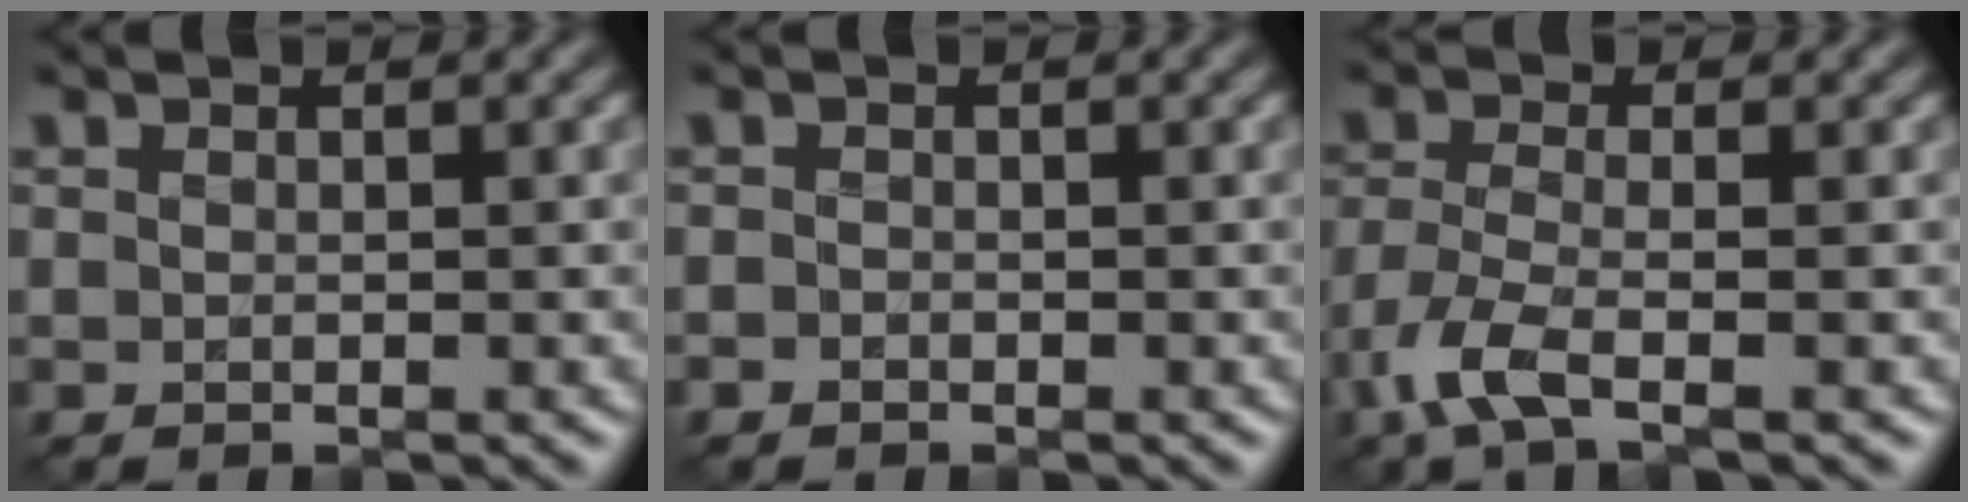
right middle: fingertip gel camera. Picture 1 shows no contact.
{"total": 0.5, "force": [-0.4, 0.3, 0.1], "torque": [0.002, -0.004, -0.007]}
{"total": 4.1, "force": [-2.3, 1.1, 3.1], "torque": [-0.079, -0.010, -0.059]}